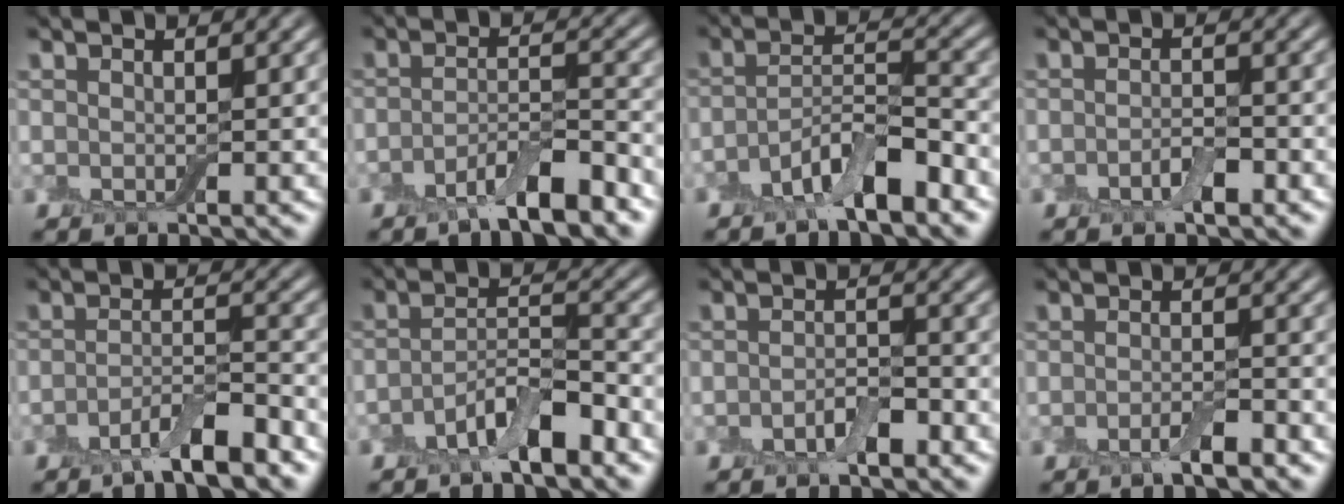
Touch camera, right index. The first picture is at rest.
{"total": 4.8, "force": [-3.2, 1.0, 3.4], "torque": [-0.057, 0.003, -0.061]}
{"total": 5.4, "force": [-3.3, 1.5, 4.0], "torque": [-0.072, 0.002, -0.063]}
{"total": 1.8, "force": [-0.9, 0.7, 1.4], "torque": [-0.028, -0.001, -0.018]}
{"total": 4.4, "force": [-2.9, 0.8, 3.1], "torque": [-0.053, 0.005, -0.058]}
{"total": 4.7, "force": [-2.8, 1.4, 3.5], "torque": [-0.064, 0.004, -0.055]}
{"total": 2.3, "force": [-1.2, 0.9, 1.7], "torque": [-0.030, 0.001, -0.023]}
{"total": 2.2, "force": [-1.3, 0.4, 1.7], "torque": [-0.029, -0.001, -0.023]}